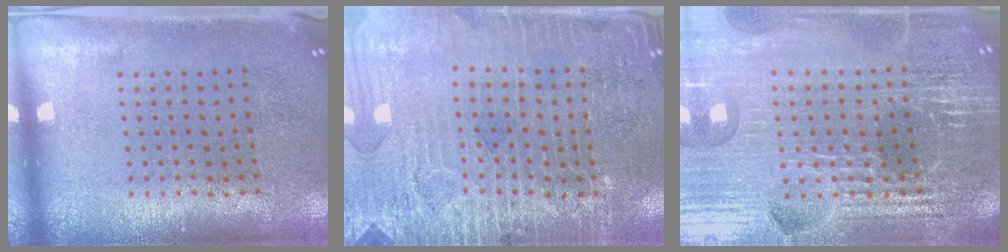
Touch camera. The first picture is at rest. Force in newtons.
{"total": 3.2, "press": 3.1, "slide": 0.8}
{"total": 6.1, "press": 5.4, "slide": 2.8}